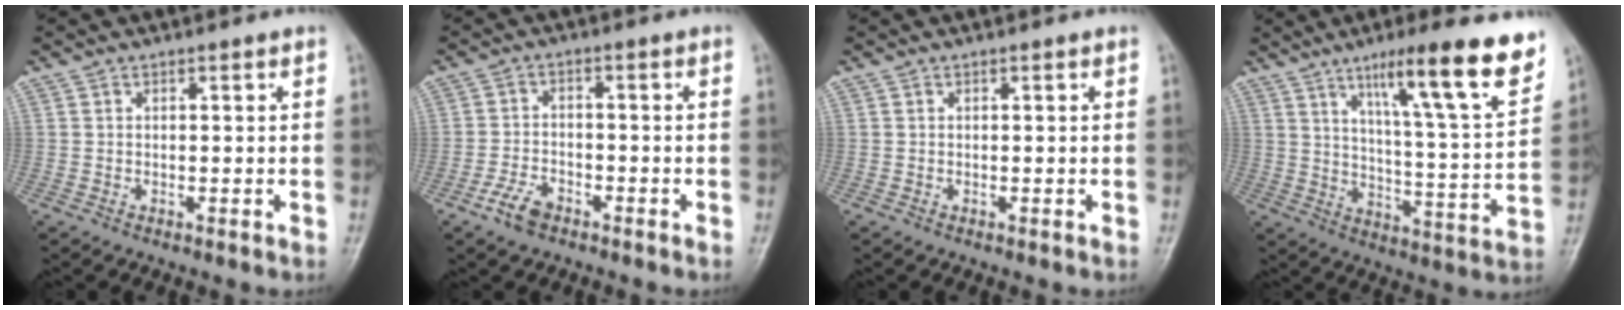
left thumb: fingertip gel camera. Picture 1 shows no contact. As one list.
[{"total": 4.5, "force": [-3.0, 2.4, 2.4], "torque": [-0.048, 0.014, -0.056]}, {"total": 0.0}, {"total": 18.6, "force": [11.2, 2.0, 14.7], "torque": [-0.199, -0.054, 0.171]}]